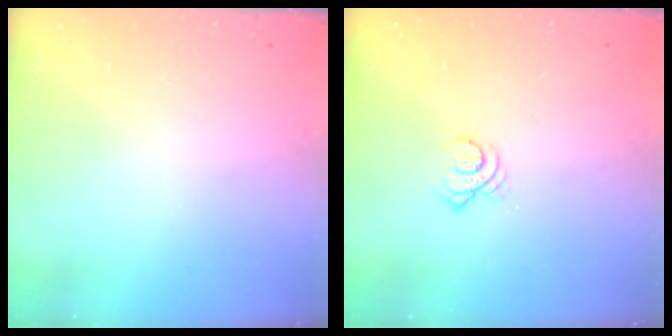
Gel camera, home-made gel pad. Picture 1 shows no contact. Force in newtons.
{"total": 3.1, "press": 3.1, "slide": 0.2}